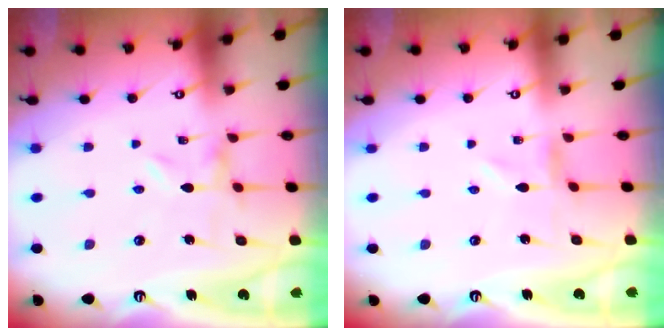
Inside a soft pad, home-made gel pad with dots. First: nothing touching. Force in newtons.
{"total": 0.0}